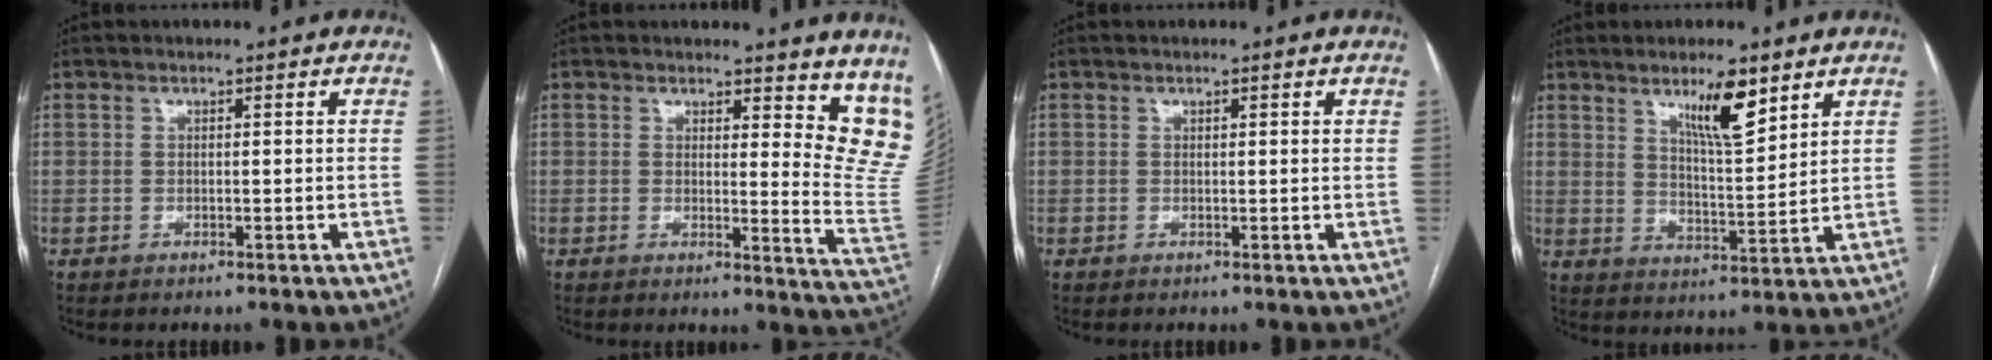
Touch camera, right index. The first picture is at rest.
{"total": 11.5, "force": [9.5, 3.2, 5.6], "torque": [-0.032, -0.053, 0.077]}
{"total": 0.6, "force": [0.4, 0.1, 0.4], "torque": [-0.006, 0.001, 0.003]}
{"total": 8.1, "force": [5.2, 1.4, 6.0], "torque": [-0.107, -0.007, 0.091]}